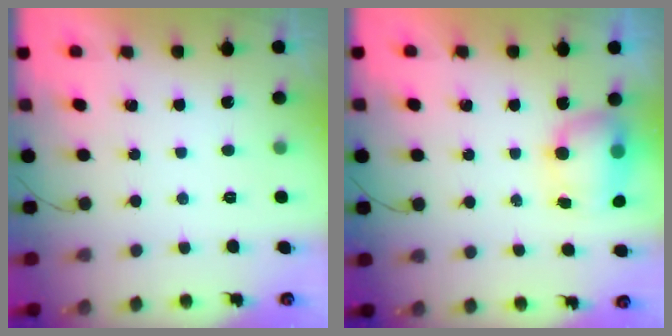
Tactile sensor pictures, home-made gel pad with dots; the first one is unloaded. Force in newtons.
{"total": 8.3, "press": 8.3, "slide": 0.9}